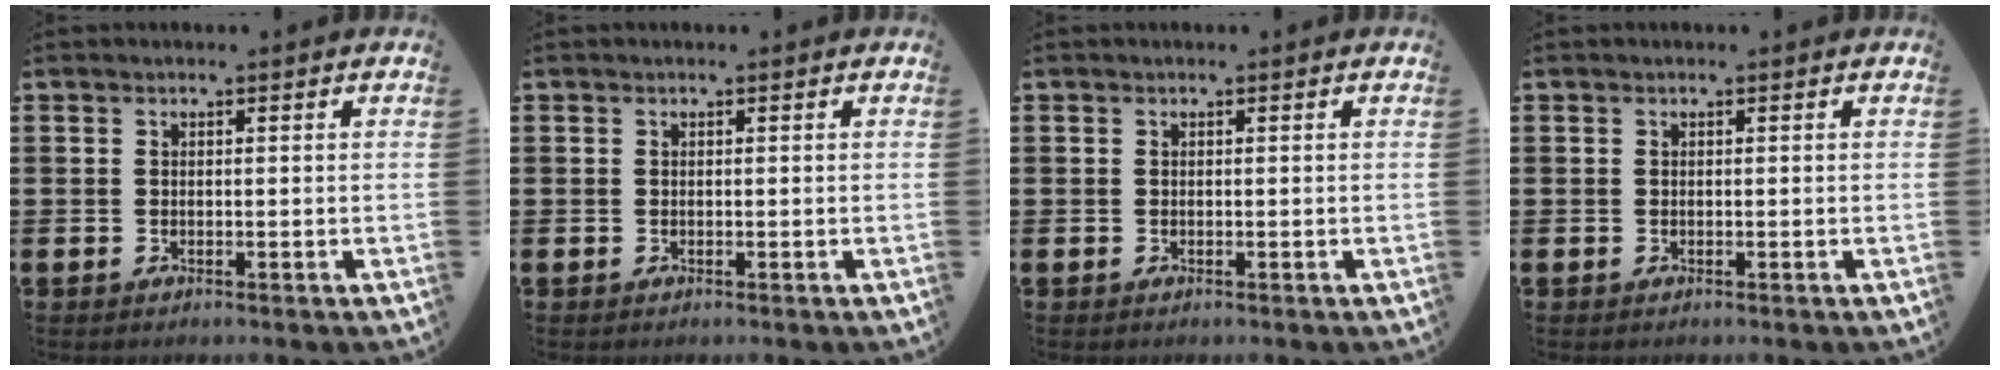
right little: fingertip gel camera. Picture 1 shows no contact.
{"total": 0.0}
{"total": 0.0}
{"total": 0.0}